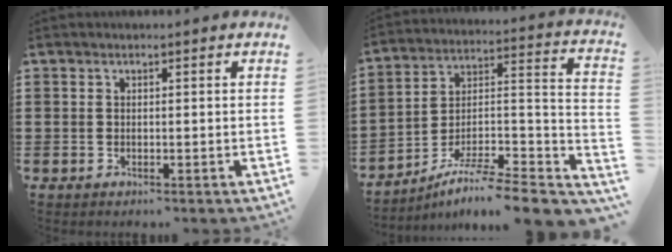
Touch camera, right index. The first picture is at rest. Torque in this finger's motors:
{"motor_torque": [1.01, 1.13, 0.45, 0.06]}